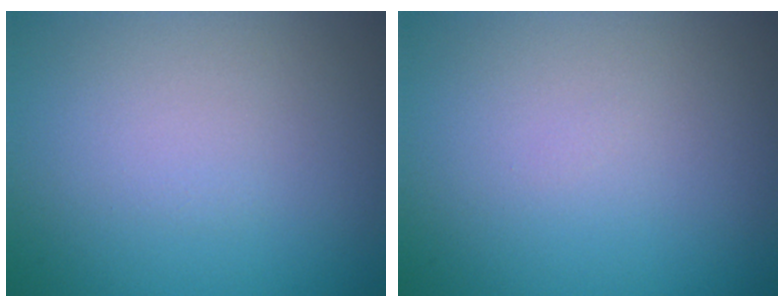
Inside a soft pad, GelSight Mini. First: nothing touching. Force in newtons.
{"total": 0.0}